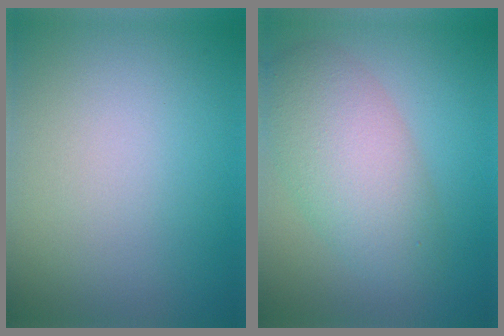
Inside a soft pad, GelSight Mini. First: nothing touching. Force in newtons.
{"total": 6.0, "press": 6.0, "slide": 0.0}